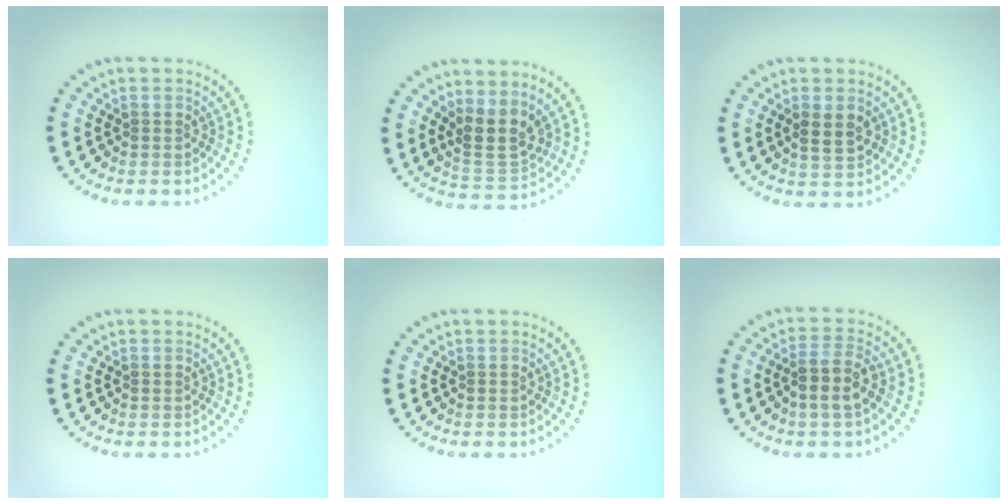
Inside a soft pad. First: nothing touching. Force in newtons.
{"total": 3.5, "press": 3.1, "slide": 1.7}
{"total": 2.3, "press": 2.3, "slide": 0.2}
{"total": 0.0}
{"total": 0.0}
{"total": 2.9, "press": 2.6, "slide": 1.2}